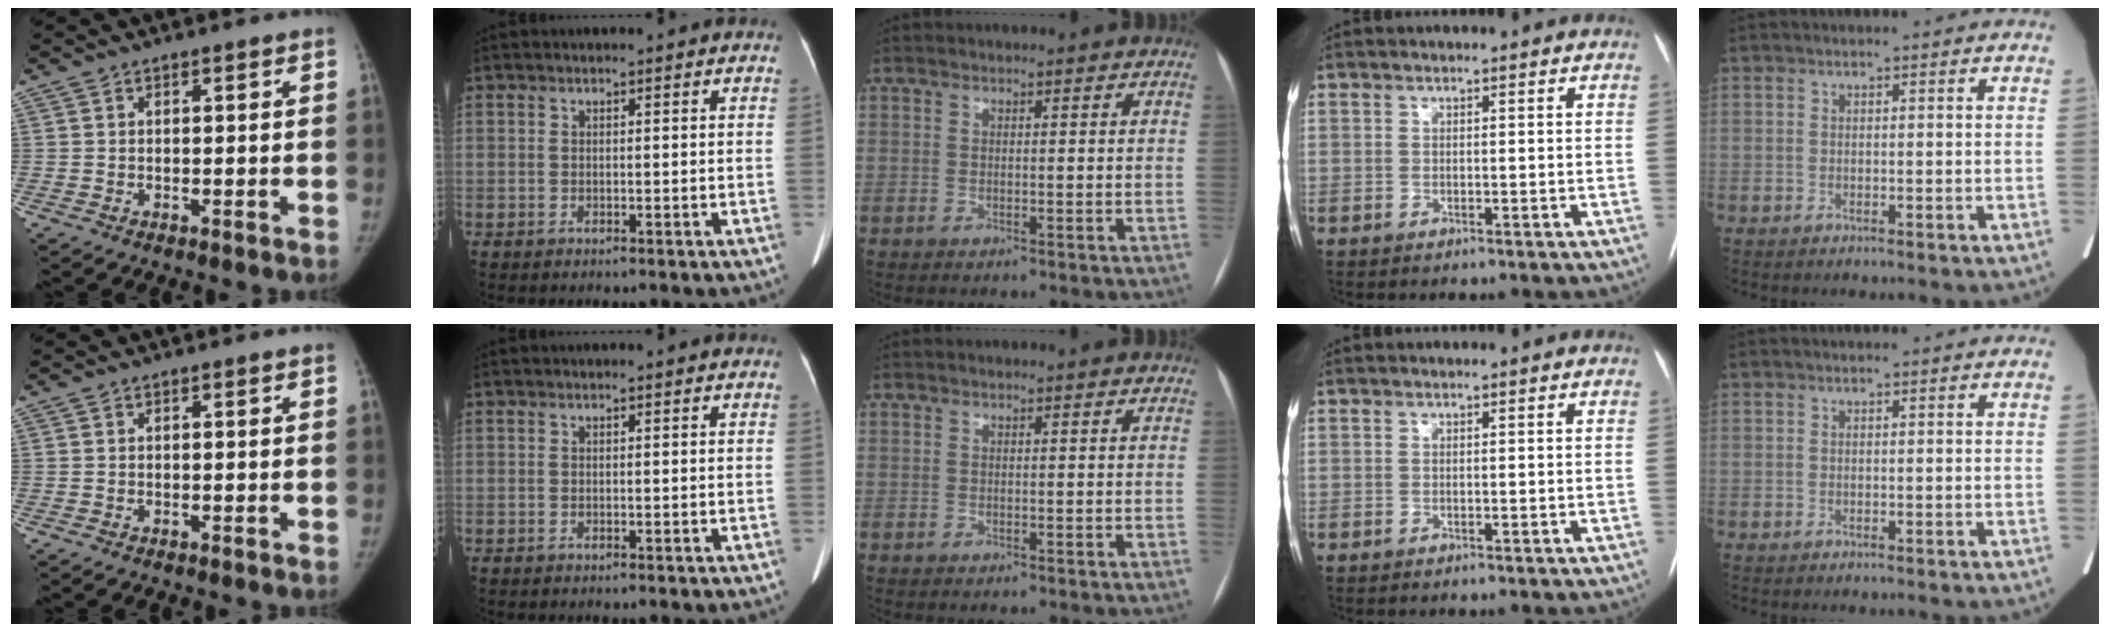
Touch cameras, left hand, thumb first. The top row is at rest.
{}